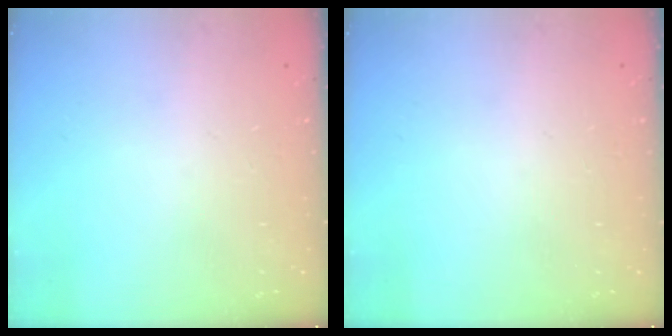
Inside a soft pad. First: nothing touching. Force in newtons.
{"total": 0.0}